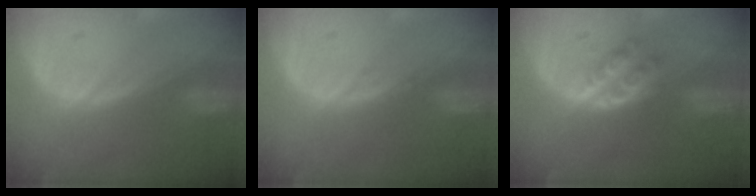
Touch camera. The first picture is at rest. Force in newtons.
{"total": 0.5, "press": 0.5, "slide": 0.2}
{"total": 4.1, "press": 4.1, "slide": 0.4}